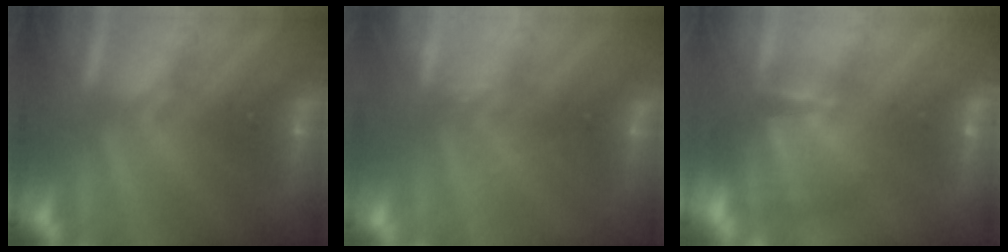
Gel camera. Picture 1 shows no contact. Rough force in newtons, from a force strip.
{"total": 2.3}
{"total": 7.3}